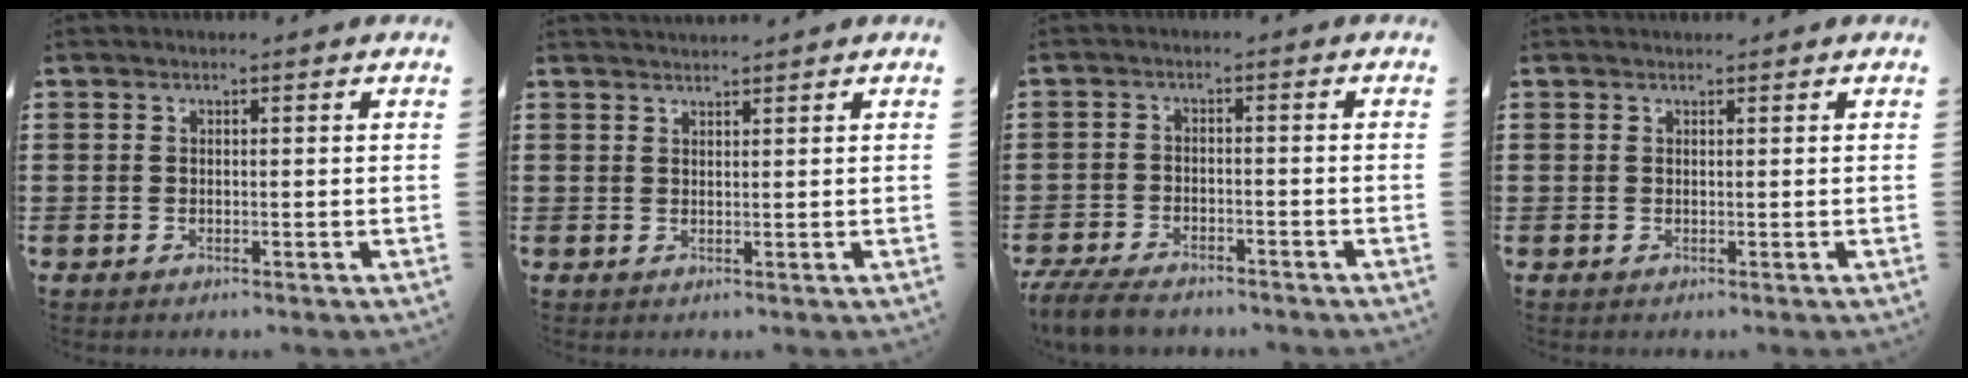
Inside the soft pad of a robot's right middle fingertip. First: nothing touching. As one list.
[{"total": 1.4, "force": [1.4, 0.0, 0.0], "torque": [-0.003, 0.000, 0.026]}, {"total": 4.9, "force": [-4.5, 1.3, 1.6], "torque": [-0.045, -0.002, -0.092]}, {"total": 0.6, "force": [0.5, 0.3, 0.0], "torque": [0.008, -0.003, 0.008]}]